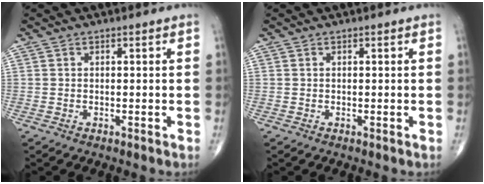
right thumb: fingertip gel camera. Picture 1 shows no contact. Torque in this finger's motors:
{"motor_torque": [-0.01, 0.21, -0.10, -0.27, -0.02]}